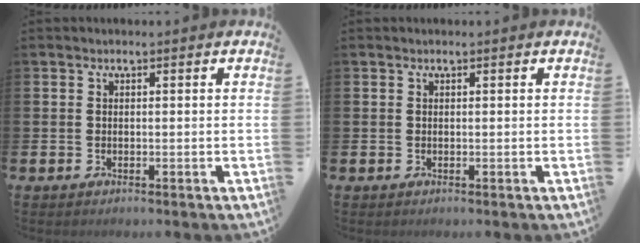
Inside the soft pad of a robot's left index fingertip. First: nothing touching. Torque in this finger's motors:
{"motor_torque": [-0.58, 0.50, -0.75, -0.05]}